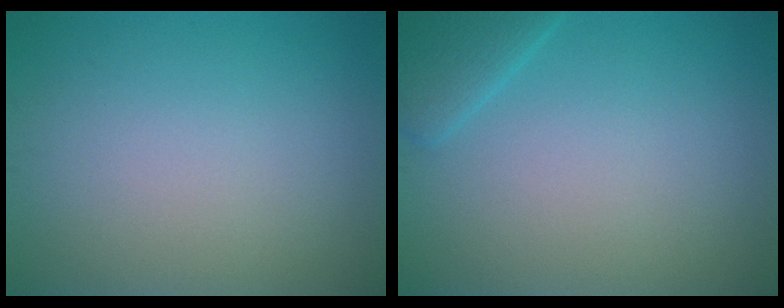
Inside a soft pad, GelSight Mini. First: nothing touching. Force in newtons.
{"total": 2.3, "press": 2.3, "slide": 0.2}